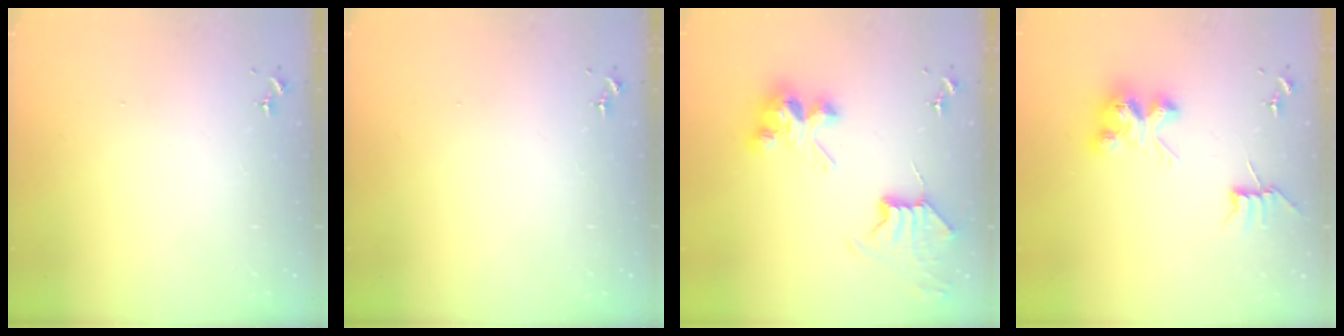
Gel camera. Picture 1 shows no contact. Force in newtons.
{"total": 1.3, "press": 1.0, "slide": 0.9}
{"total": 10.8, "press": 10.7, "slide": 1.2}
{"total": 9.9, "press": 9.8, "slide": 0.9}